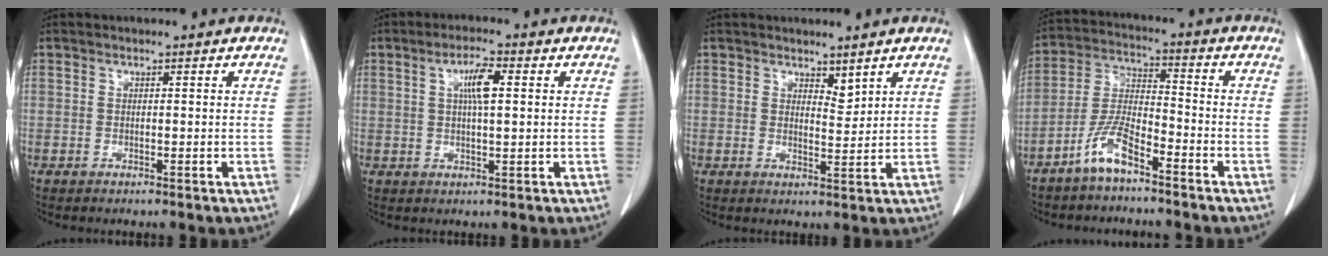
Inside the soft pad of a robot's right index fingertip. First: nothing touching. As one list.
[{"total": 4.7, "force": [1.3, 0.9, 4.4], "torque": [-0.081, 0.004, 0.024]}, {"total": 2.6, "force": [2.2, 1.0, 1.0], "torque": [-0.016, -0.008, 0.041]}, {"total": 7.3, "force": [-5.1, 1.9, 4.9], "torque": [-0.115, 0.001, -0.105]}]